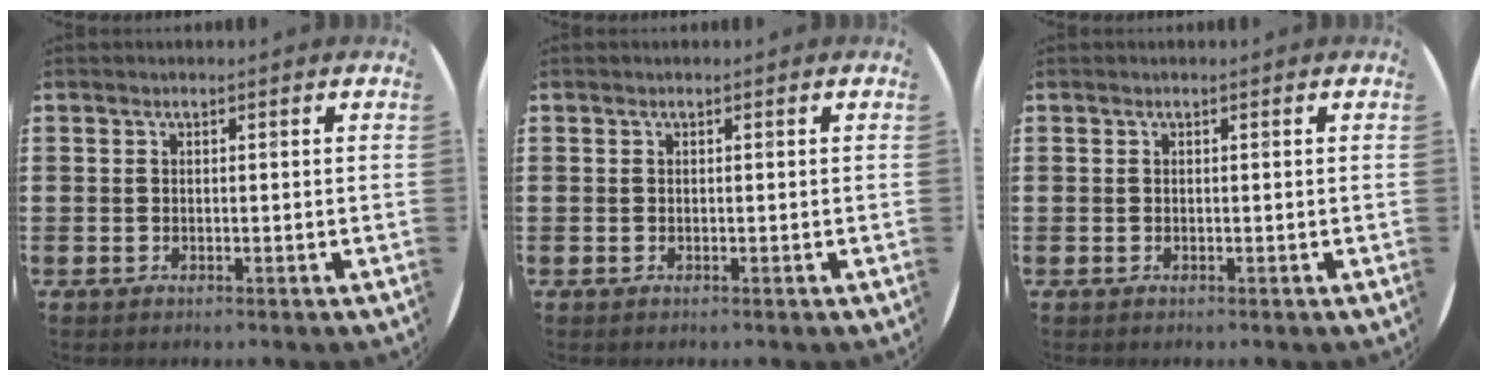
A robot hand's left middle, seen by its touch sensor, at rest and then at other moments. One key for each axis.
{"total": 0.0}
{"total": 0.0}